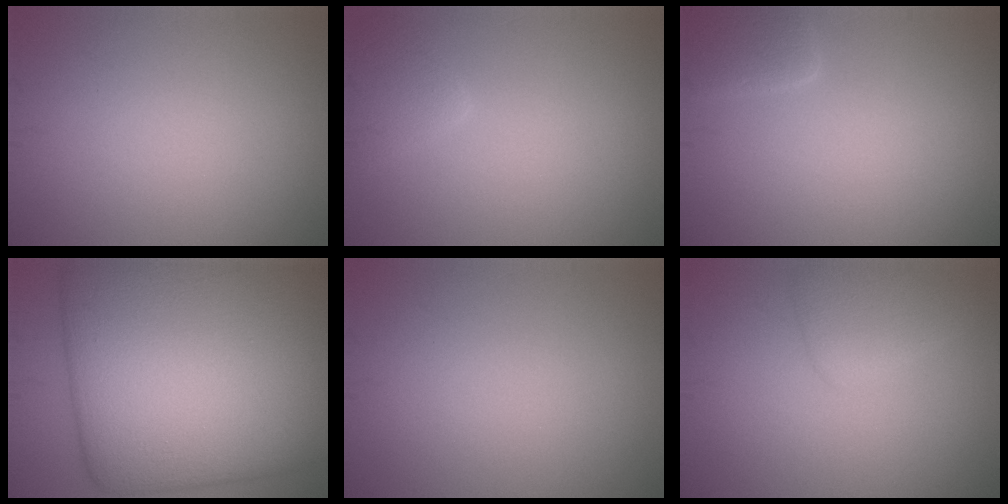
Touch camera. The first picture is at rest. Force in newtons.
{"total": 2.1, "press": 2.1, "slide": 0.2}
{"total": 2.6, "press": 2.6, "slide": 0.3}
{"total": 20.0, "press": 20.0, "slide": 0.3}
{"total": 0.0}
{"total": 2.6, "press": 2.6, "slide": 0.1}